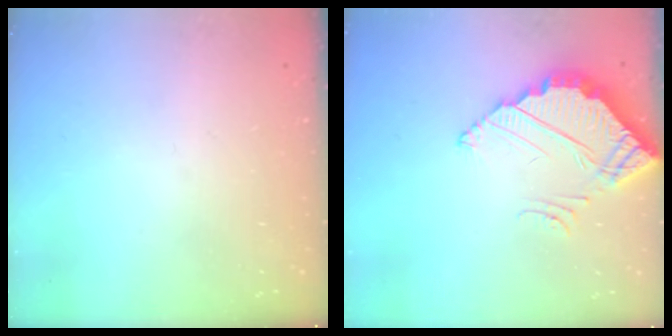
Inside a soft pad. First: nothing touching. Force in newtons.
{"total": 4.0, "press": 4.0, "slide": 0.3}